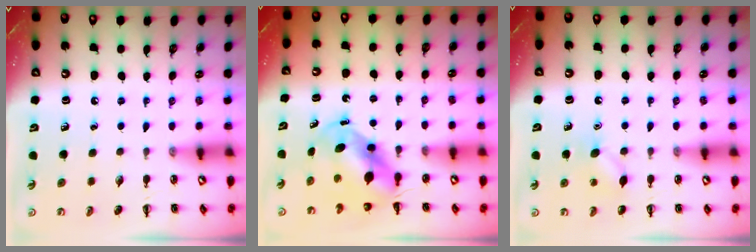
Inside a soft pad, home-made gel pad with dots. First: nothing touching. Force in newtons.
{"total": 5.4, "press": 5.2, "slide": 1.1}
{"total": 7.4, "press": 7.3, "slide": 1.6}